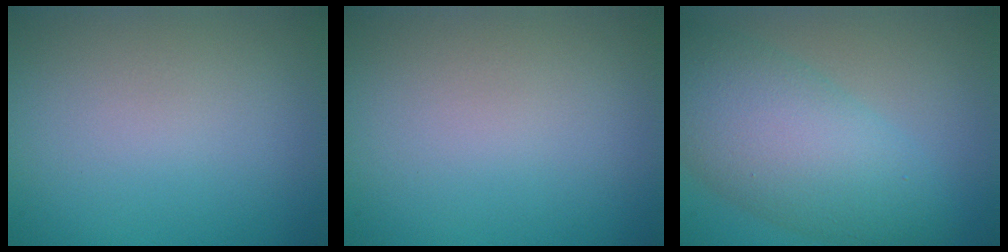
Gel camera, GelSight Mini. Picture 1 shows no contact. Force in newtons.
{"total": 0.0}
{"total": 8.4, "press": 8.4, "slide": 0.2}